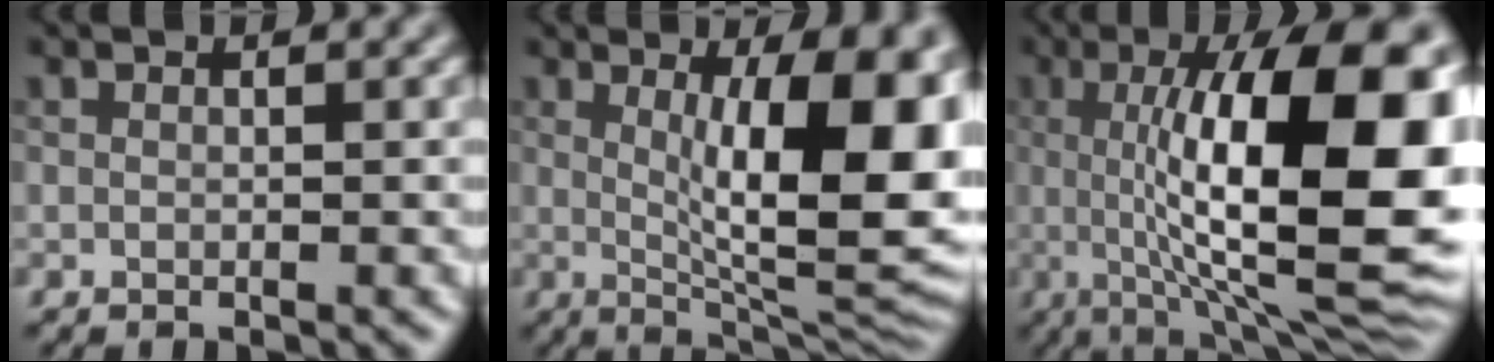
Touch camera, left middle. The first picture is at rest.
{"total": 13.1, "force": [1.6, 3.9, 12.4], "torque": [-0.151, -0.008, 0.028]}
{"total": 15.8, "force": [1.0, 4.4, 15.1], "torque": [-0.198, 0.007, 0.009]}